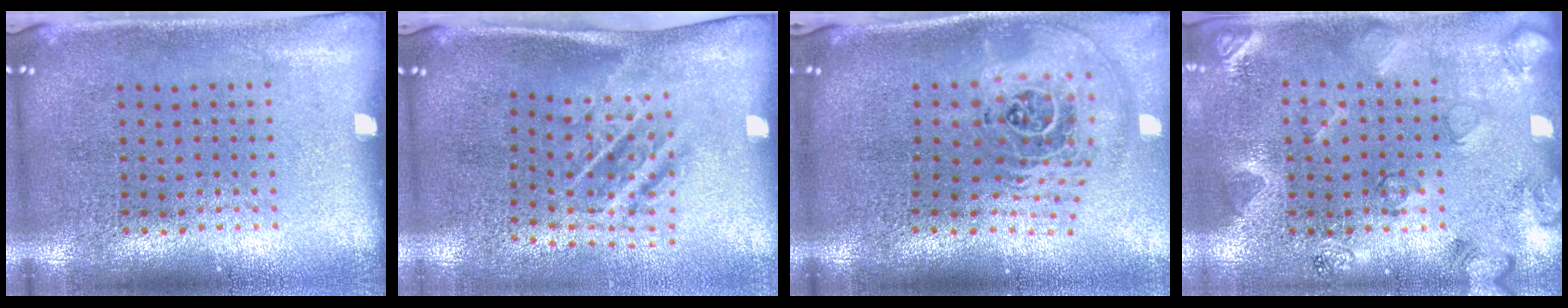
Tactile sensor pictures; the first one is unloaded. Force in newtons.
{"total": 1.8, "press": 1.1, "slide": 1.4}
{"total": 2.5, "press": 1.8, "slide": 1.8}
{"total": 2.1, "press": 2.0, "slide": 0.7}